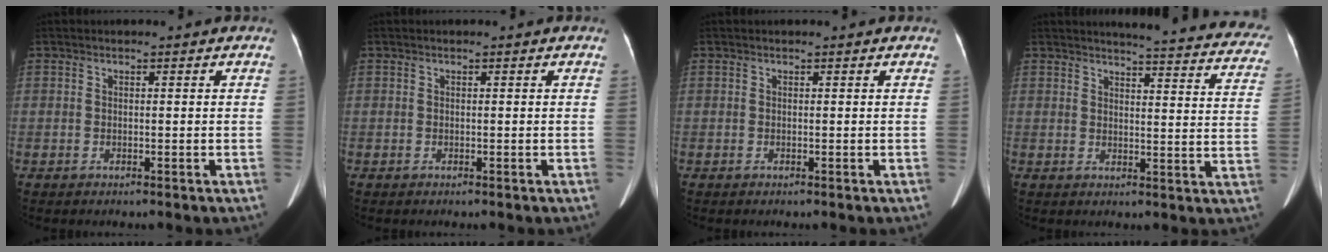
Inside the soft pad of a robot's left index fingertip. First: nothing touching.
{"total": 0.0}
{"total": 0.0}
{"total": 22.9, "force": [21.6, 2.3, 7.2], "torque": [-0.072, -0.091, 0.224]}